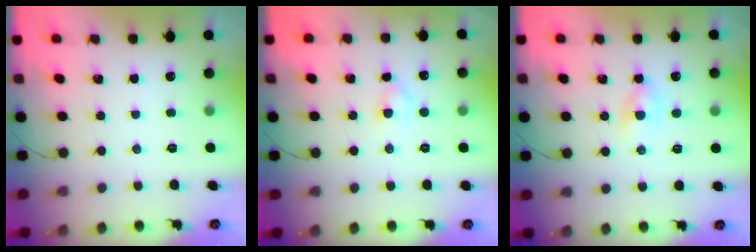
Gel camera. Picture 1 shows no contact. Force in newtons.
{"total": 2.7, "press": 2.5, "slide": 1.2}
{"total": 2.1, "press": 2.0, "slide": 0.8}